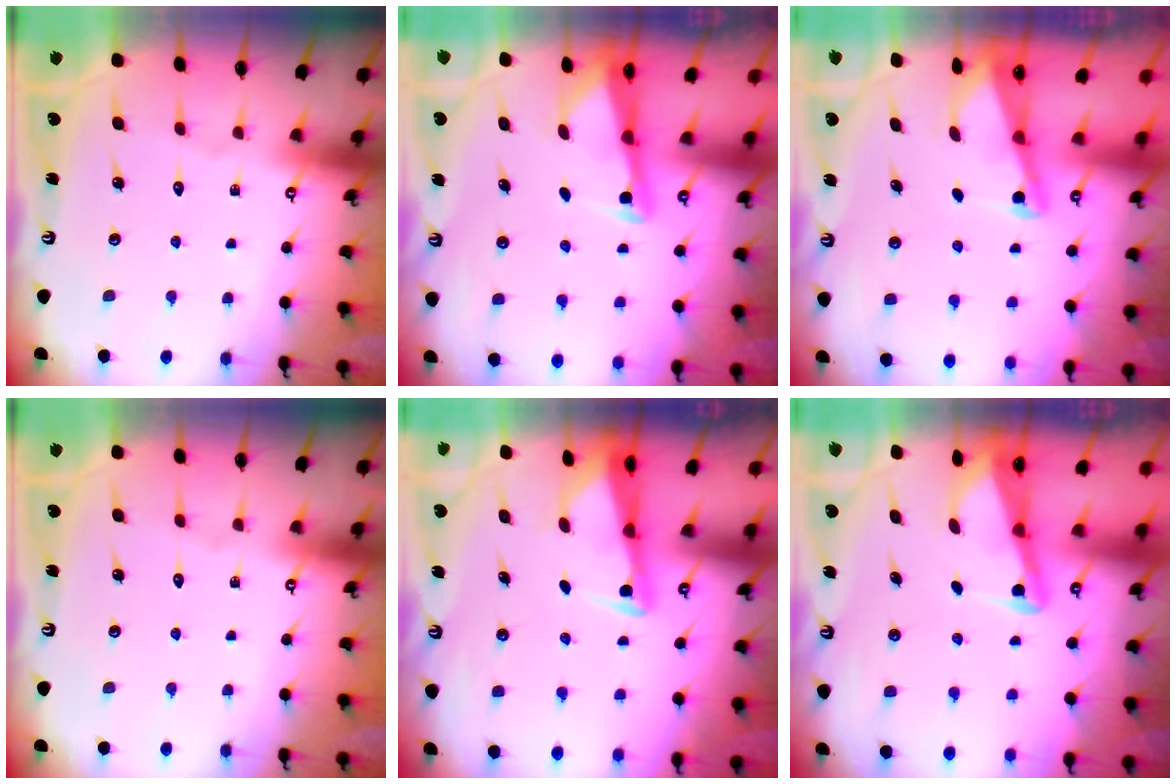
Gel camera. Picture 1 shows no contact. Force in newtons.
{"total": 2.6, "press": 2.6, "slide": 0.3}
{"total": 2.0, "press": 2.0, "slide": 0.4}
{"total": 0.0}
{"total": 2.5, "press": 2.5, "slide": 0.5}
{"total": 3.2, "press": 3.2, "slide": 0.3}